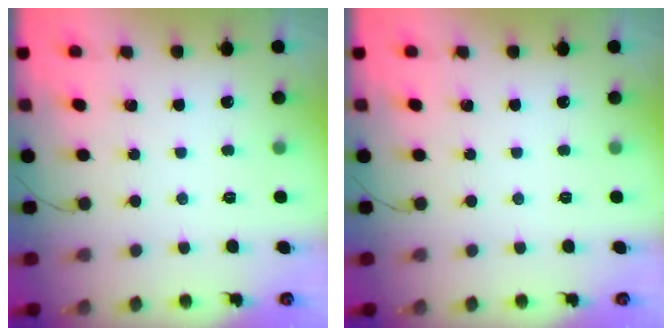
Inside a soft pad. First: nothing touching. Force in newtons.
{"total": 0.0}